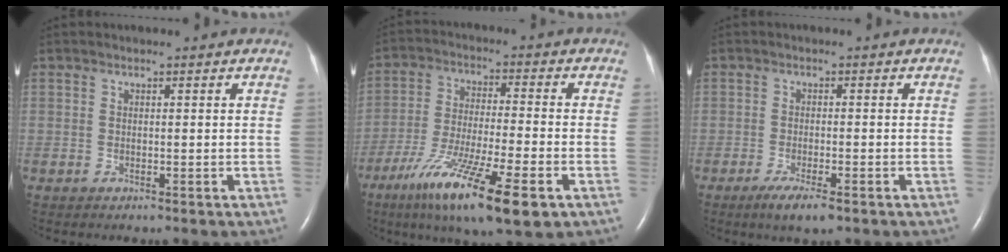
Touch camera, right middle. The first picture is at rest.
{"total": 16.3, "force": [-8.9, 1.8, 13.6], "torque": [-0.235, -0.039, -0.150]}
{"total": 4.4, "force": [-2.8, 0.7, 3.3], "torque": [-0.065, -0.010, -0.045]}